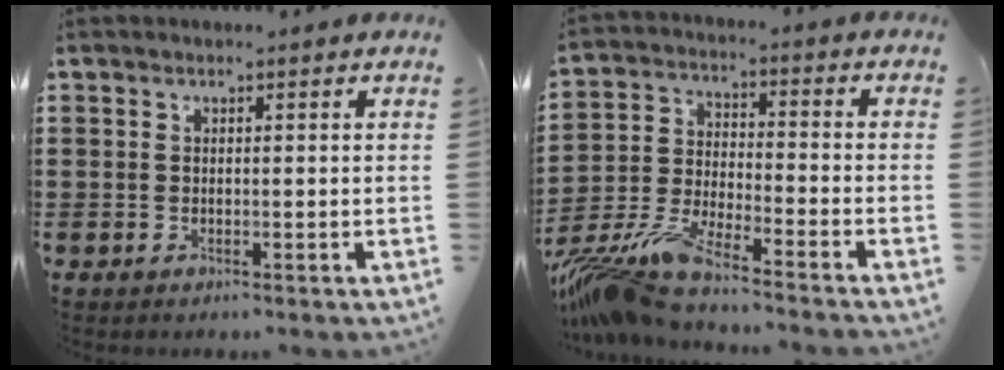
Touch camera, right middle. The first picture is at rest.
{"total": 9.0, "force": [-8.2, 0.2, 3.6], "torque": [-0.087, -0.011, -0.166]}